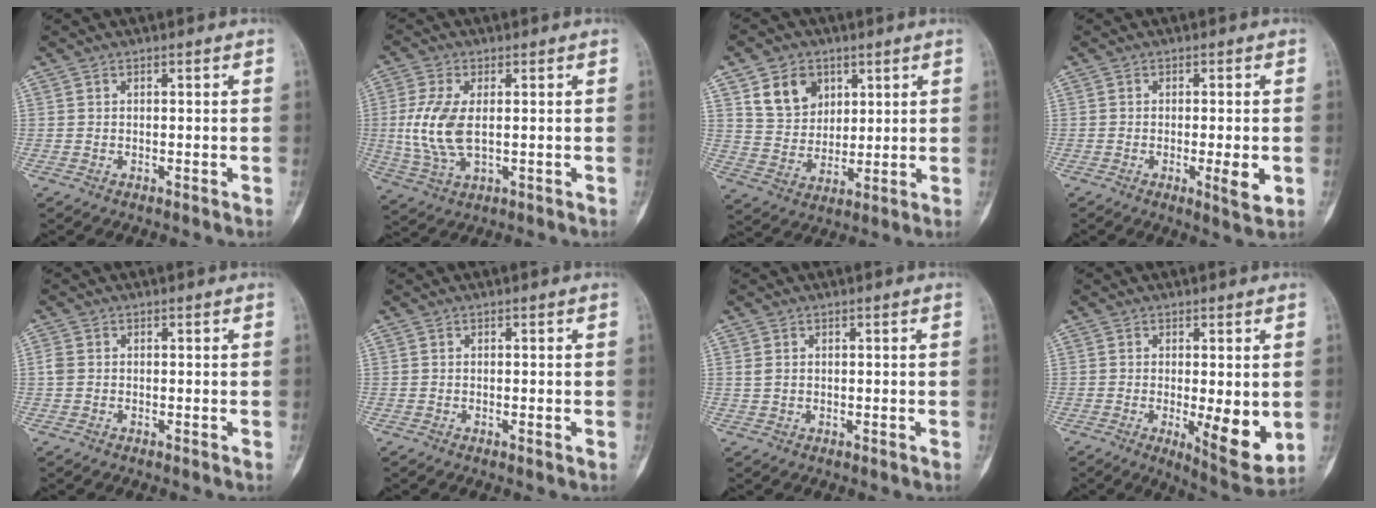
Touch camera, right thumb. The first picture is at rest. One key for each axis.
{"total": 9.6, "fx": 0.4, "fy": 4.8, "fz": 8.3, "tx": -0.192, "ty": -0.007, "tz": 0.015}
{"total": 10.0, "fx": 4.5, "fy": 7.8, "fz": 4.3, "tx": -0.049, "ty": -0.023, "tz": 0.091}
{"total": 4.9, "fx": -1.1, "fy": 1.1, "fz": 4.7, "tx": -0.070, "ty": -0.010, "tz": -0.014}
{"total": 1.5, "fx": 0.1, "fy": 1.3, "fz": 0.9, "tx": -0.022, "ty": 0.002, "tz": 0.000}
{"total": 0.6, "fx": -0.1, "fy": 0.2, "fz": 0.6, "tx": -0.010, "ty": -0.002, "tz": -0.001}
{"total": 1.4, "fx": 0.4, "fy": 1.1, "fz": 0.8, "tx": -0.017, "ty": 0.002, "tz": 0.011}
{"total": 9.4, "fx": -1.3, "fy": 2.9, "fz": 8.8, "tx": -0.118, "ty": -0.026, "tz": -0.010}